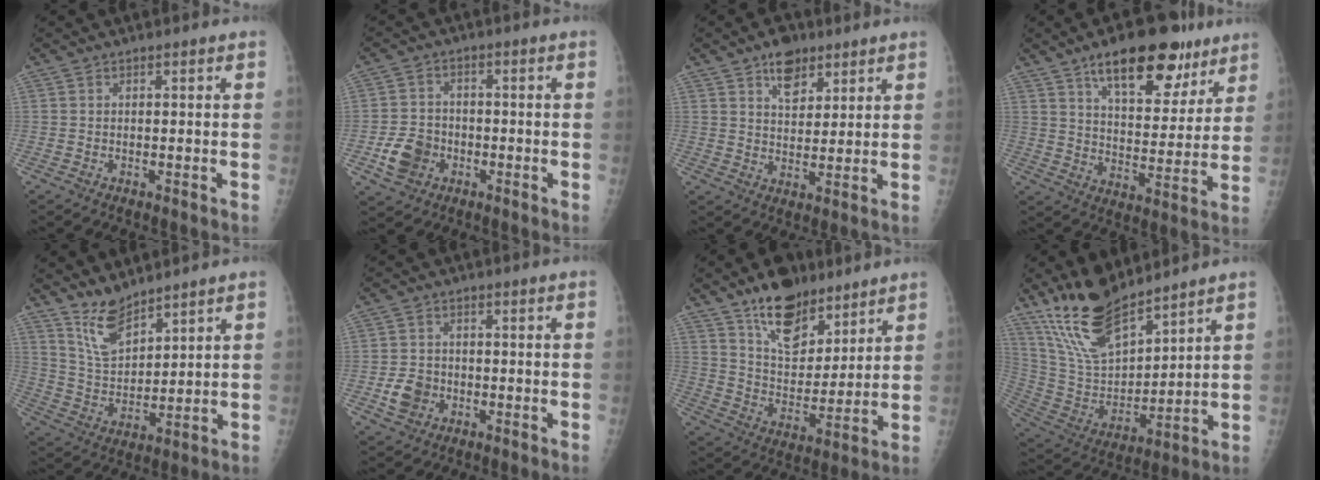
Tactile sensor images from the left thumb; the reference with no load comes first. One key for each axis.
{"total": 7.1, "fx": -2.5, "fy": 5.7, "fz": 3.3, "tx": -0.045, "ty": 0.014, "tz": -0.044}
{"total": 7.0, "fx": 4.4, "fy": 4.0, "fz": 3.7, "tx": -0.033, "ty": -0.024, "tz": 0.071}
{"total": 18.6, "fx": 11.5, "fy": 8.2, "fz": 12.2, "tx": -0.133, "ty": -0.044, "tz": 0.178}
{"total": 7.8, "fx": 6.6, "fy": 2.6, "fz": 3.3, "tx": -0.049, "ty": -0.053, "tz": 0.144}
{"total": 5.0, "fx": -1.5, "fy": 4.2, "fz": 2.4, "tx": -0.030, "ty": 0.008, "tz": -0.025}
{"total": 15.0, "fx": 10.4, "fy": 7.6, "fz": 7.8, "tx": -0.087, "ty": -0.064, "tz": 0.183}
{"total": 16.3, "fx": 13.0, "fy": 5.4, "fz": 8.3, "tx": -0.131, "ty": -0.067, "tz": 0.262}